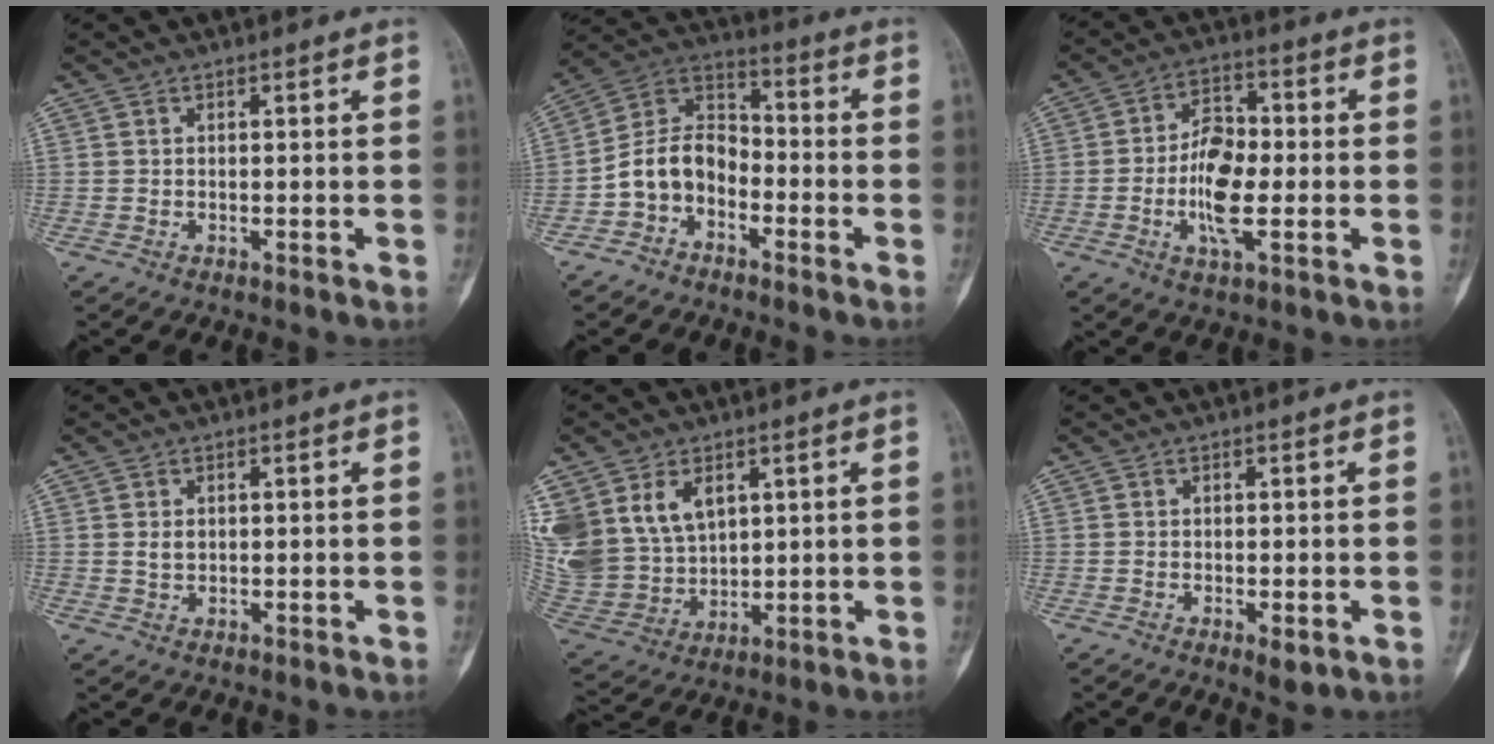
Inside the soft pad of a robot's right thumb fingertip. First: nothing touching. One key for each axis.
{"total": 9.6, "fx": -4.0, "fy": 6.9, "fz": 5.4, "tx": -0.087, "ty": 0.062, "tz": -0.089}
{"total": 10.1, "fx": -1.6, "fy": 4.7, "fz": 8.8, "tx": -0.156, "ty": 0.012, "tz": -0.036}
{"total": 1.7, "fx": 0.3, "fy": 1.3, "fz": 1.1, "tx": -0.017, "ty": -0.002, "tz": 0.009}
{"total": 18.5, "fx": 6.8, "fy": 13.6, "fz": 10.5, "tx": -0.238, "ty": 0.000, "tz": 0.159}
{"total": 2.2, "fx": -0.8, "fy": 0.9, "fz": 1.8, "tx": -0.027, "ty": -0.004, "tz": -0.010}